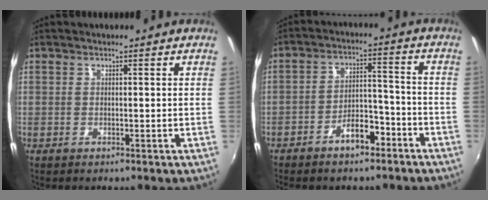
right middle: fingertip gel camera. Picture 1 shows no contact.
{"total": 7.1, "force": [-5.0, 3.4, 3.7], "torque": [-0.068, 0.026, -0.067]}